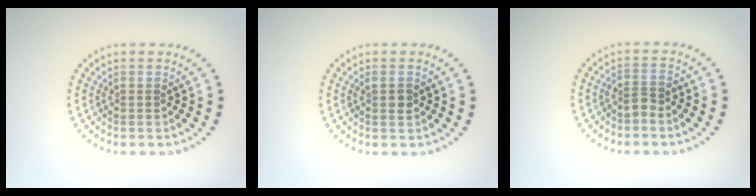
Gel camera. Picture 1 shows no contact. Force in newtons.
{"total": 1.1, "press": 1.0, "slide": 0.4}
{"total": 1.5, "press": 1.2, "slide": 1.0}